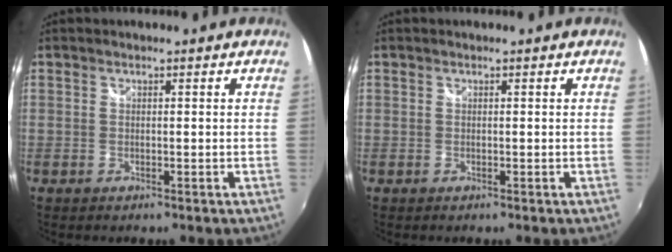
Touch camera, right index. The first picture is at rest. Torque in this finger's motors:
{"motor_torque": [-0.02, 0.03, 0.01, 0.00]}